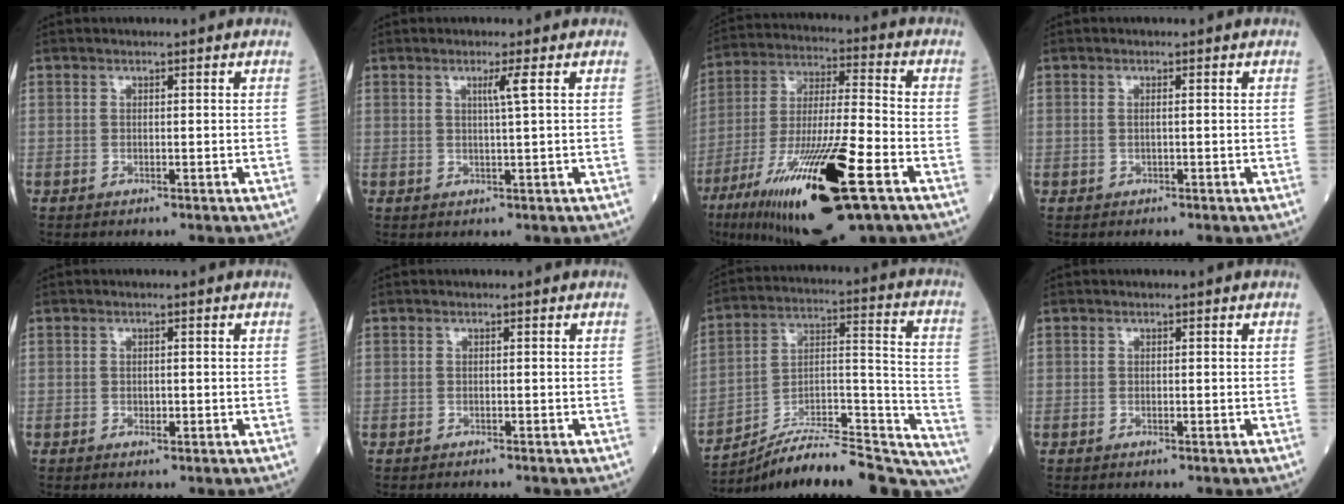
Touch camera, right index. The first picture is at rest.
{"total": 2.2, "force": [0.9, -0.8, 1.9], "torque": [-0.030, -0.004, 0.017]}
{"total": 23.5, "force": [-11.5, 3.5, 20.3], "torque": [-0.365, -0.045, -0.194]}
{"total": 0.6, "force": [0.1, 0.0, 0.6], "torque": [-0.017, -0.001, 0.001]}
{"total": 1.4, "force": [-0.3, 0.6, 1.2], "torque": [-0.019, -0.002, -0.003]}
{"total": 0.0}
{"total": 26.7, "force": [-24.4, 3.5, 10.2], "torque": [-0.092, 0.033, -0.362]}
{"total": 0.6, "force": [-0.1, 0.1, 0.5], "torque": [-0.009, -0.002, -0.001]}